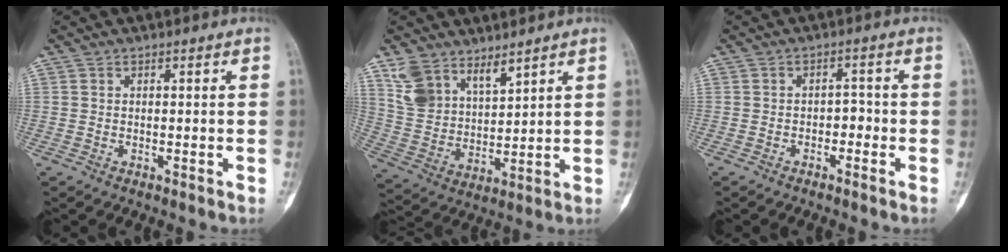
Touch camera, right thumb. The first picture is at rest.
{"total": 10.2, "force": [7.3, 5.4, 4.6], "torque": [-0.074, -0.032, 0.159]}
{"total": 2.4, "force": [-1.1, 1.5, 1.5], "torque": [-0.006, 0.018, -0.021]}